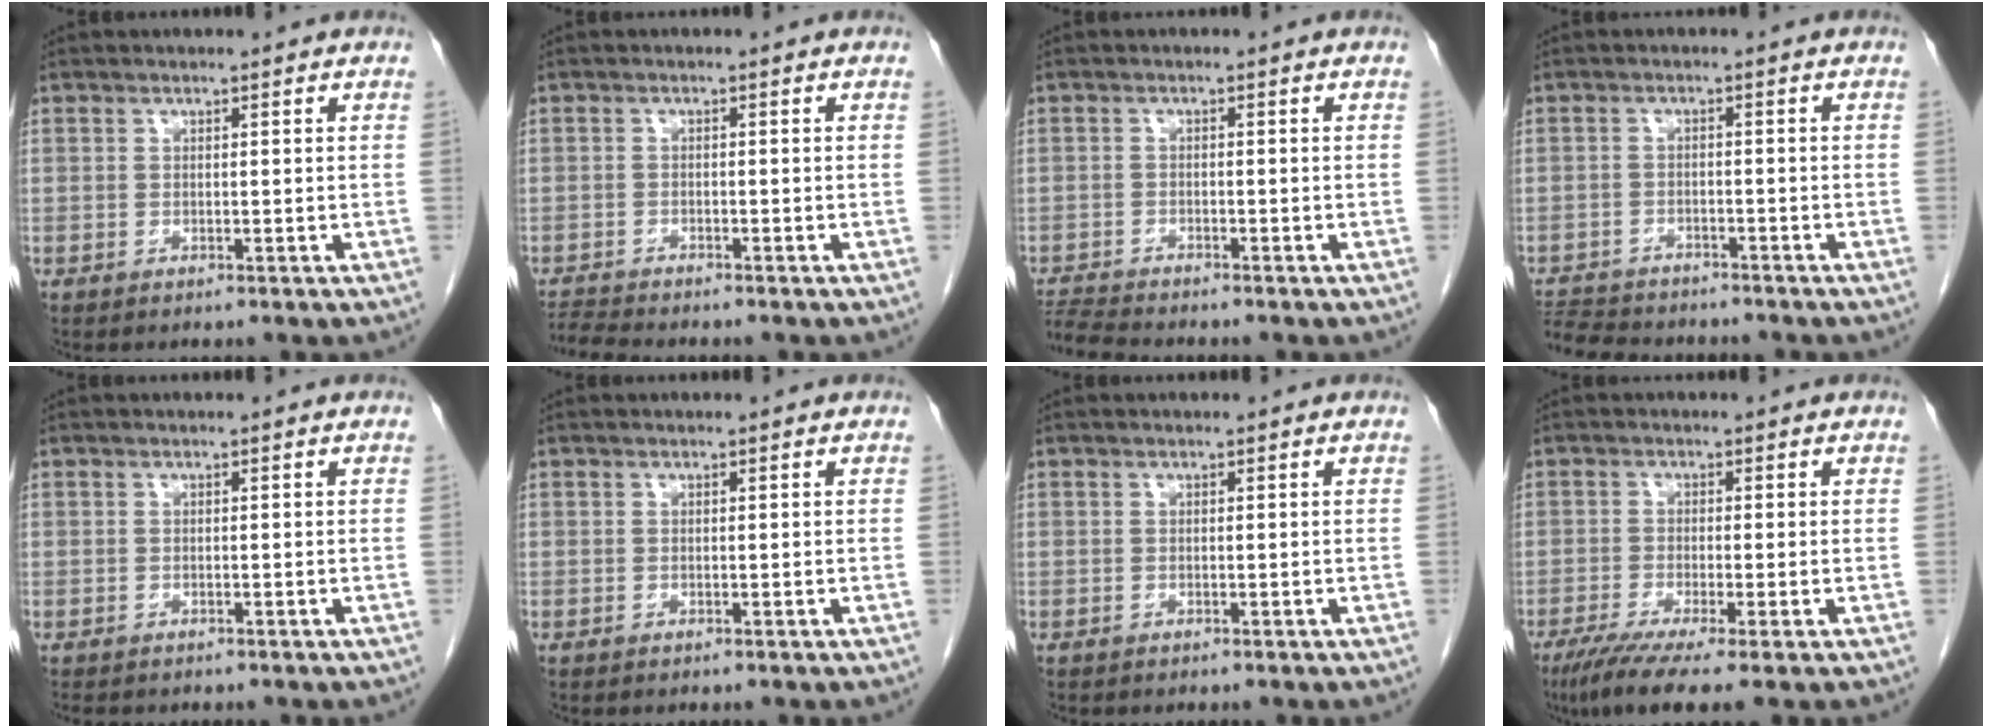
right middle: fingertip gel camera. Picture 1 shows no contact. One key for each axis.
{"total": 3.3, "fx": -3.2, "fy": -0.6, "fz": 0.3, "tx": -0.010, "ty": -0.017, "tz": -0.058}
{"total": 4.5, "fx": -4.4, "fy": -0.6, "fz": 0.6, "tx": -0.015, "ty": -0.019, "tz": -0.080}
{"total": 9.7, "fx": -8.9, "fy": 2.5, "fz": 2.9, "tx": -0.060, "ty": -0.001, "tz": -0.135}
{"total": 2.2, "fx": -1.9, "fy": 1.0, "fz": 0.8, "tx": -0.015, "ty": -0.005, "tz": -0.023}
{"total": 0.0}
{"total": 0.0}
{"total": 7.7, "fx": -5.2, "fy": 0.1, "fz": 5.7, "tx": -0.091, "ty": -0.021, "tz": -0.086}